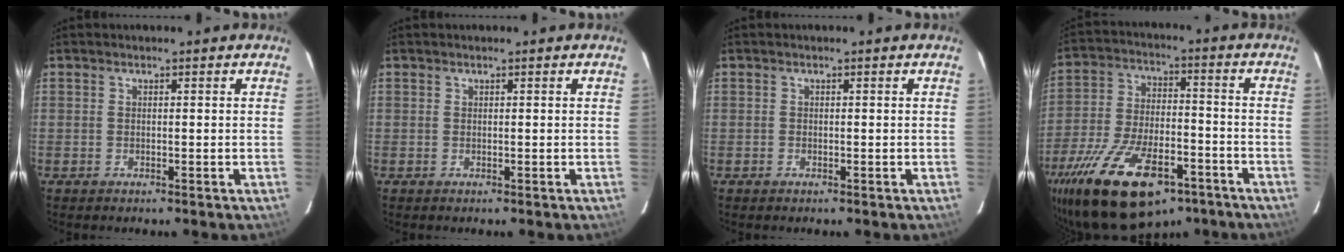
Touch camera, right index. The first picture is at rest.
{"total": 0.0}
{"total": 0.0}
{"total": 25.1, "force": [-16.0, 11.3, 15.7], "torque": [-0.318, -0.030, -0.254]}